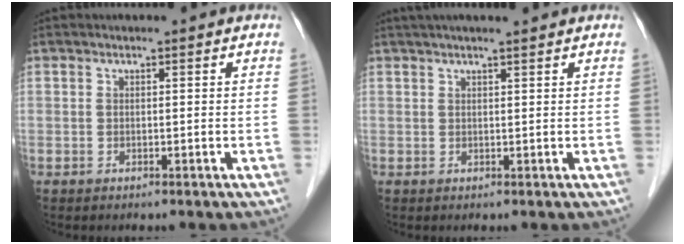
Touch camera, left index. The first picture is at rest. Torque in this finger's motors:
{"motor_torque": [0.35, -0.42, 0.16, 0.02]}